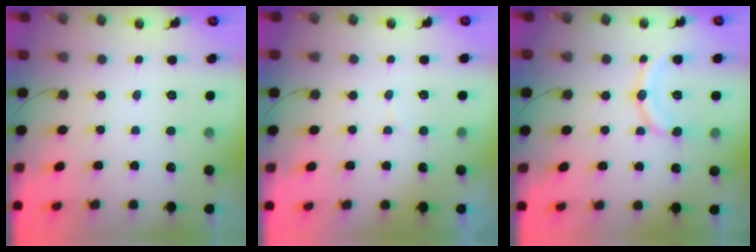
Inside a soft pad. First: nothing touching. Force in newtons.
{"total": 5.8, "press": 5.7, "slide": 0.6}
{"total": 12.1, "press": 12.0, "slide": 1.6}